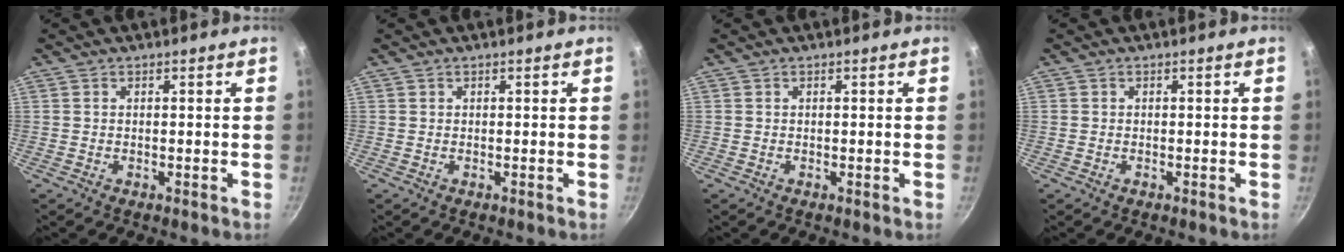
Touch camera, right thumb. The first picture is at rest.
{"total": 0.0}
{"total": 0.0}
{"total": 0.6, "force": [-0.3, 0.4, 0.2], "torque": [-0.003, 0.001, -0.007]}